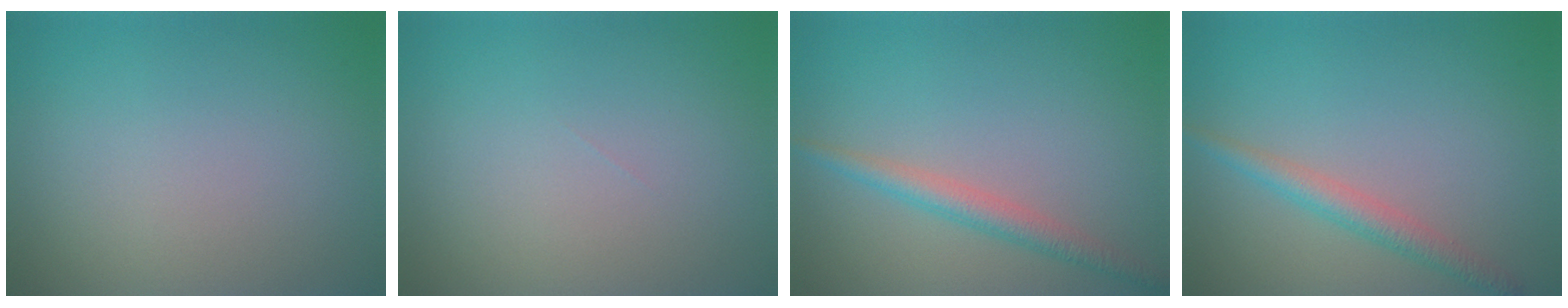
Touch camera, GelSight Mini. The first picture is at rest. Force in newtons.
{"total": 0.0}
{"total": 2.5, "press": 2.5, "slide": 0.0}
{"total": 2.4, "press": 2.4, "slide": 0.1}